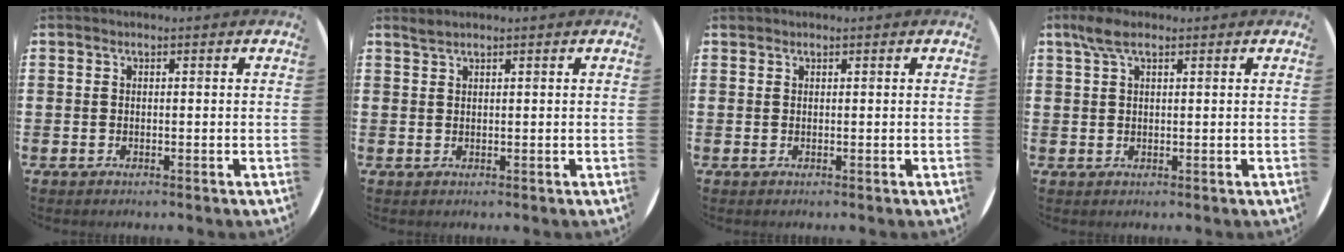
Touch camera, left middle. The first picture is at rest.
{"total": 0.9, "force": [0.9, -0.1, 0.2], "torque": [-0.006, -0.002, 0.018]}
{"total": 0.0}
{"total": 3.2, "force": [2.0, 1.1, 2.2], "torque": [-0.049, 0.006, 0.035]}